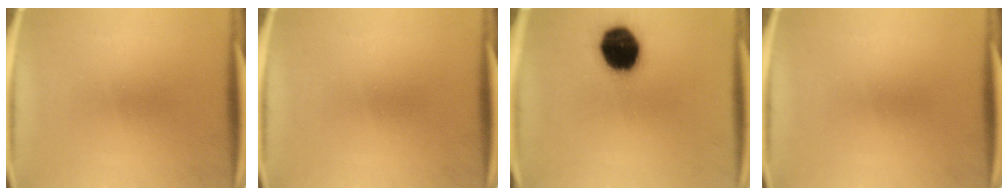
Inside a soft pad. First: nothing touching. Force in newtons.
{"total": 0.0}
{"total": 16.8}
{"total": 0.0}